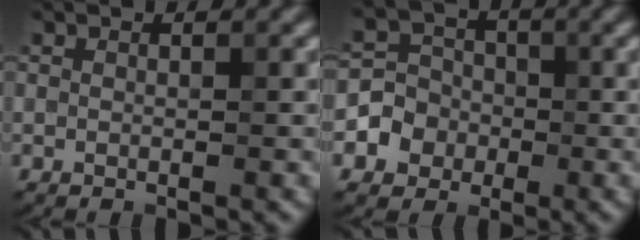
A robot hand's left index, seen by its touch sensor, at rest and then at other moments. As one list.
[{"total": 3.5, "force": [-1.1, 3.3, 0.7], "torque": [0.010, 0.005, -0.029]}]